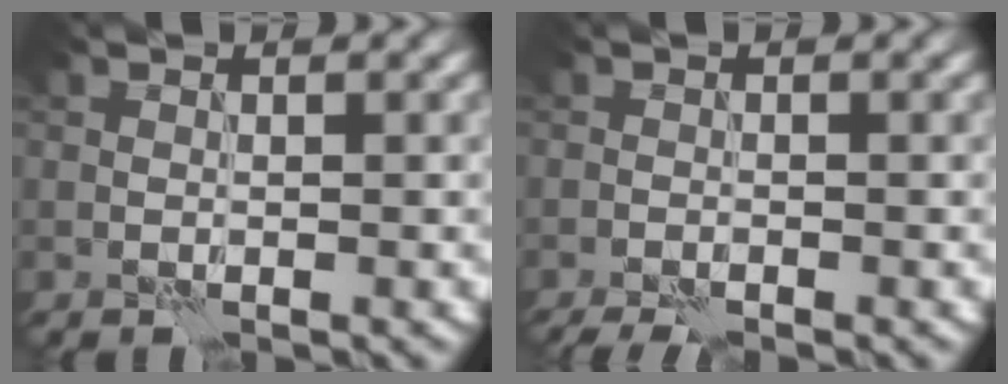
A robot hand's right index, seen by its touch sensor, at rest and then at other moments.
{"total": 2.4, "force": [-2.1, 0.3, 1.2], "torque": [-0.027, -0.005, -0.037]}